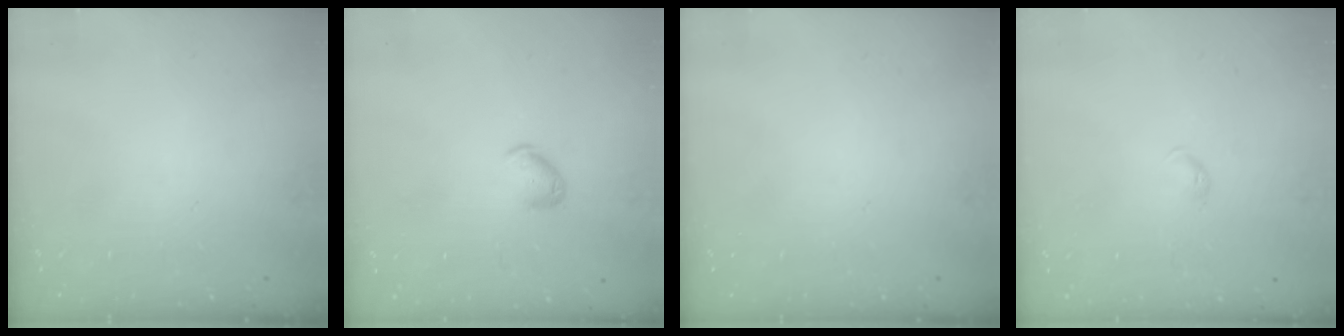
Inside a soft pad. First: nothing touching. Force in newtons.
{"total": 6.4, "press": 6.4, "slide": 1.0}
{"total": 0.0}
{"total": 3.4, "press": 3.3, "slide": 0.6}